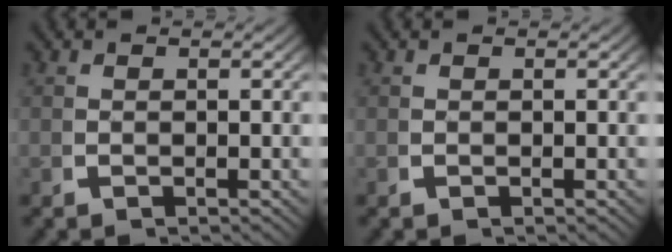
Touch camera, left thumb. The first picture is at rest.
{"total": 0.0}